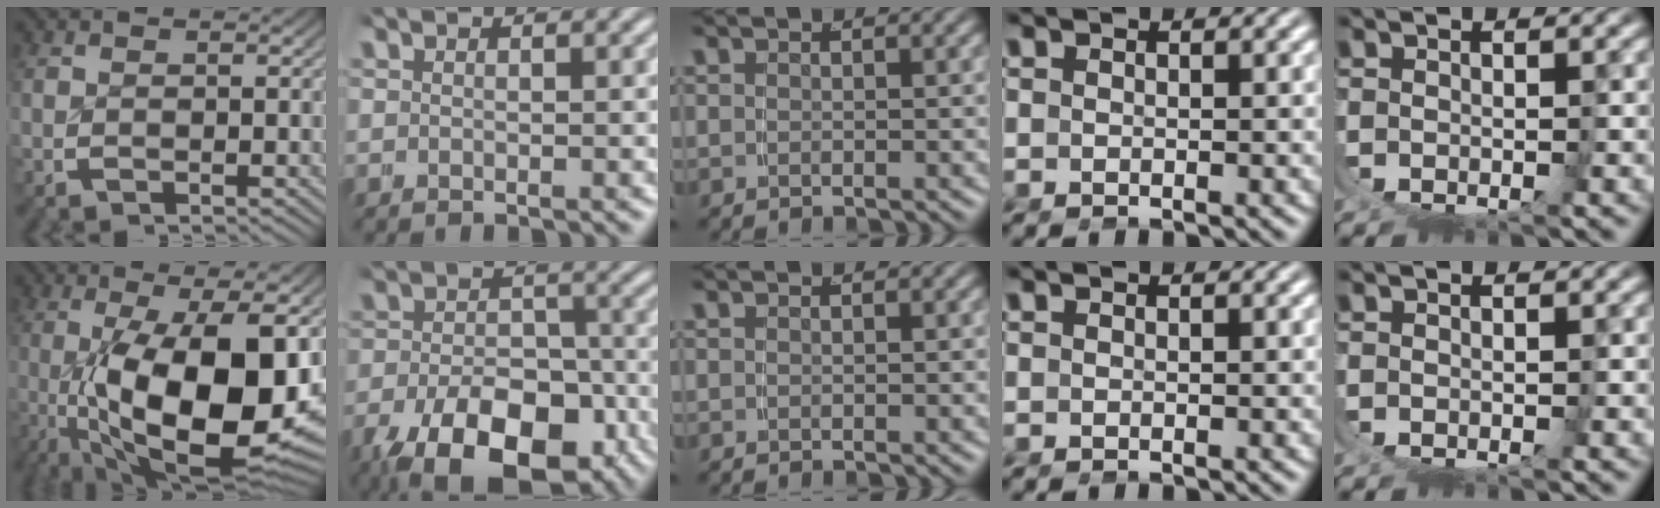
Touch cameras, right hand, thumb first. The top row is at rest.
{"thumb": {"total": 20.1, "force": [-3.4, 9.9, 17.1], "torque": [-0.310, -0.069, -0.010]}, "index": {"total": 11.2, "force": [-7.5, 5.7, 5.9], "torque": [-0.095, -0.043, -0.092]}}